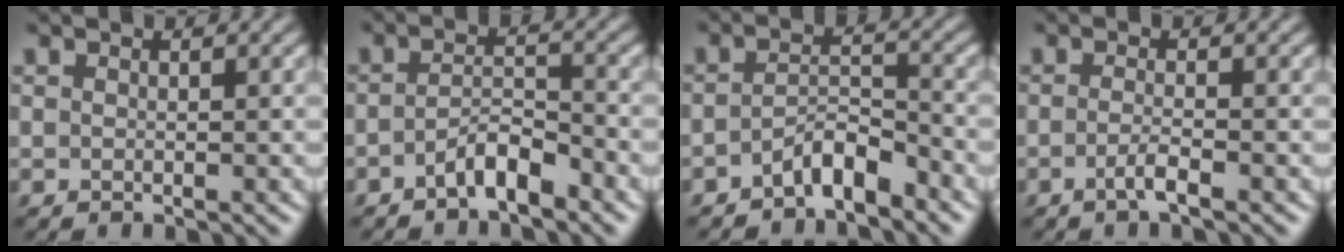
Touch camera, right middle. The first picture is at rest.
{"total": 2.9, "force": [-2.0, 0.9, 1.9], "torque": [-0.036, 0.009, -0.039]}
{"total": 3.1, "force": [-2.3, 0.9, 1.8], "torque": [-0.031, 0.012, -0.045]}
{"total": 1.9, "force": [-0.8, 0.4, 1.6], "torque": [-0.027, 0.002, -0.023]}